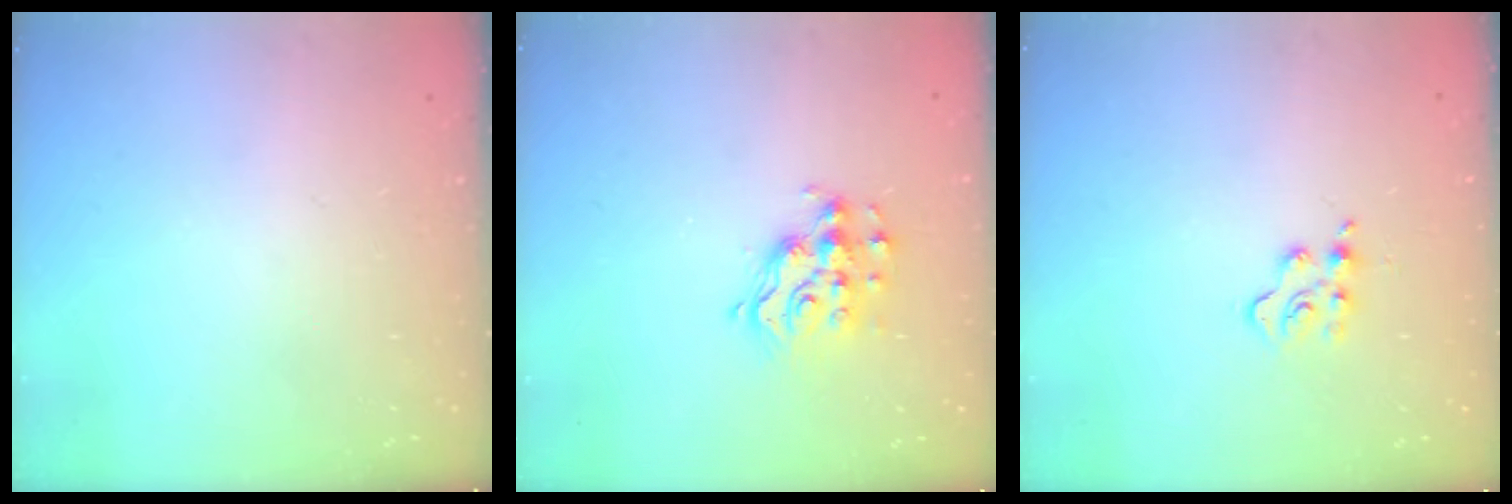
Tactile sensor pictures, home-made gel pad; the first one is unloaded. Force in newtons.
{"total": 10.7, "press": 10.7, "slide": 0.8}
{"total": 5.3, "press": 5.3, "slide": 0.5}